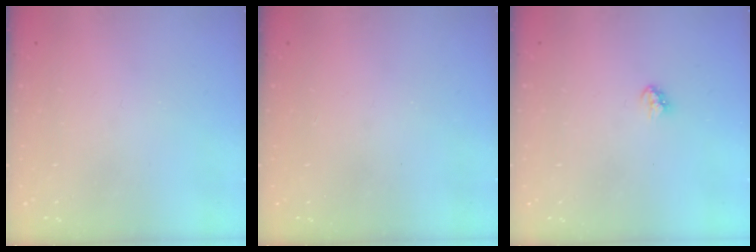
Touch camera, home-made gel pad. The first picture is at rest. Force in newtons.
{"total": 1.1, "press": 1.1, "slide": 0.1}
{"total": 2.9, "press": 2.9, "slide": 0.2}